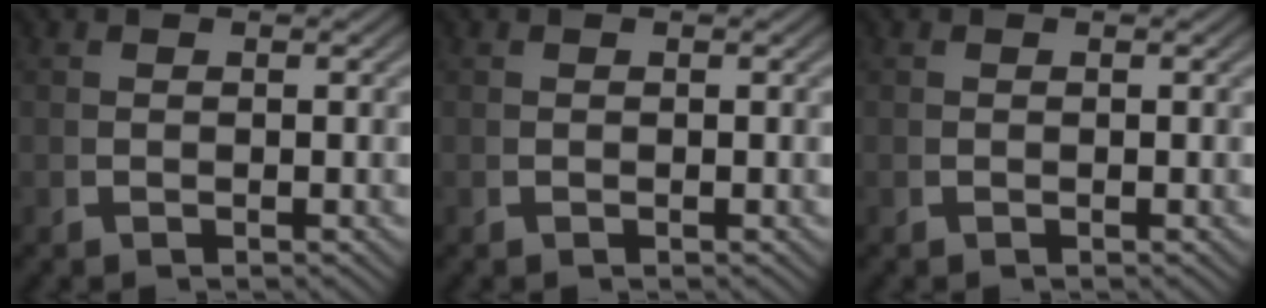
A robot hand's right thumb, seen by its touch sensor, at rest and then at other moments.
{"total": 0.0}
{"total": 0.0}